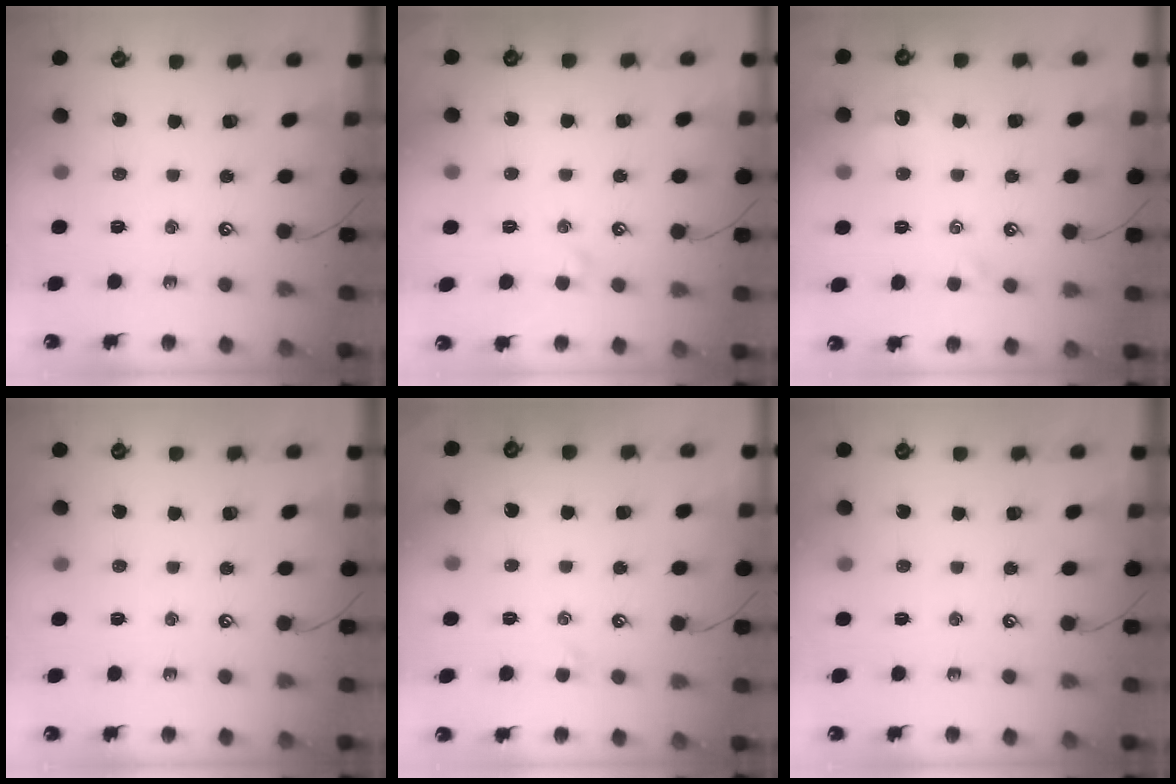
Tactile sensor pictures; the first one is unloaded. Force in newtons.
{"total": 1.0, "press": 0.9, "slide": 0.3}
{"total": 0.9, "press": 0.6, "slide": 0.7}
{"total": 0.0}
{"total": 0.0}
{"total": 0.0}